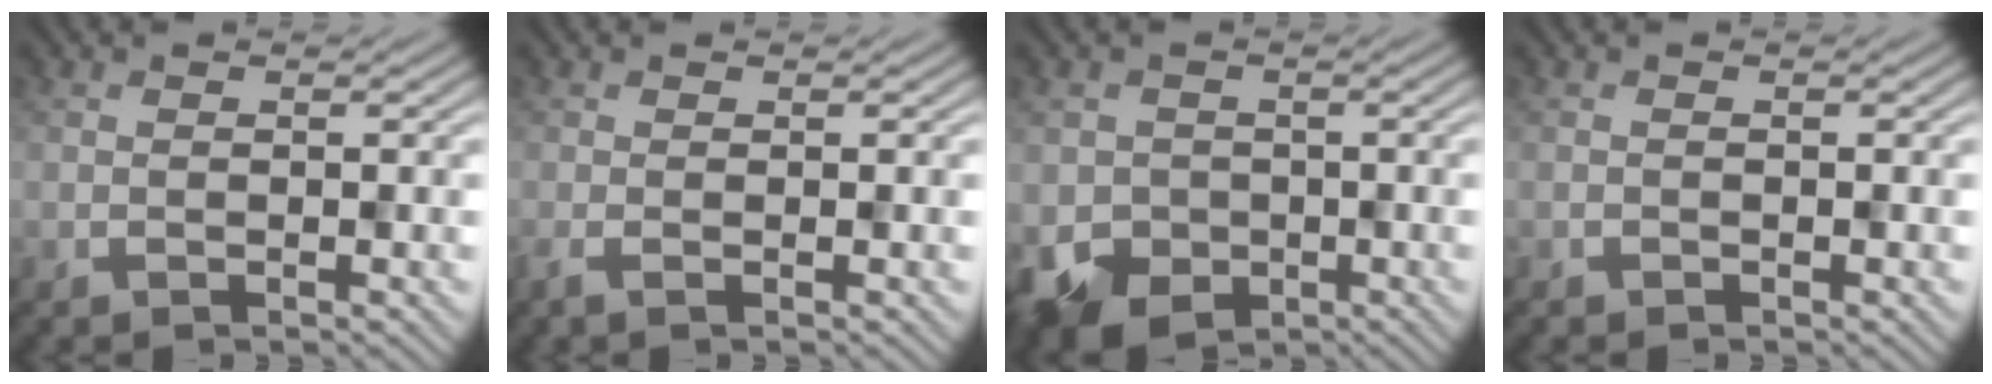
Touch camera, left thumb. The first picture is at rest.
{"total": 1.5, "force": [-0.7, 0.1, 1.3], "torque": [-0.028, -0.001, -0.013]}
{"total": 6.3, "force": [-2.9, 5.2, 2.1], "torque": [-0.049, -0.030, -0.050]}
{"total": 0.0}